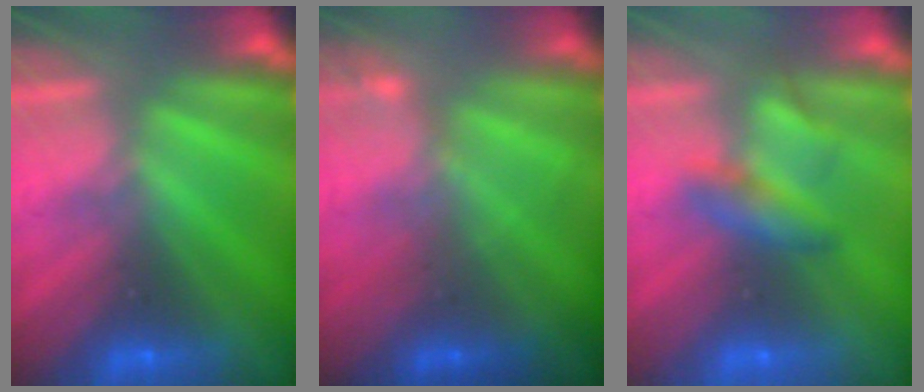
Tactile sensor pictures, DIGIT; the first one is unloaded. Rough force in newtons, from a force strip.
{"total": 2.2}
{"total": 2.2}